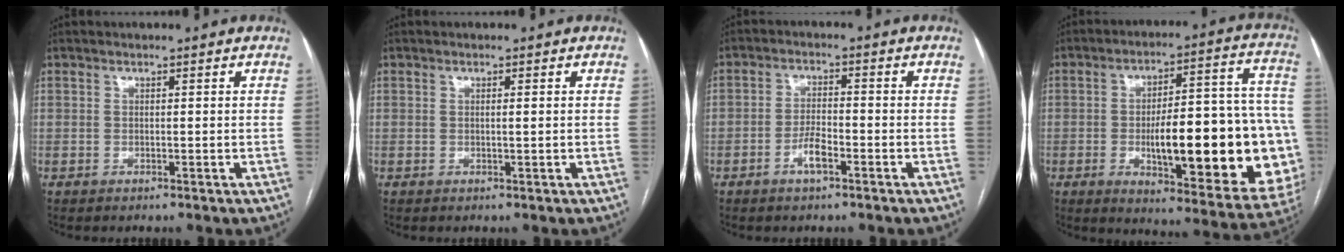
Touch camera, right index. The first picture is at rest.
{"total": 0.5, "force": [0.0, -0.1, 0.5], "torque": [-0.008, 0.001, 0.000]}
{"total": 3.8, "force": [-2.2, 1.1, 3.0], "torque": [-0.057, 0.005, -0.042]}
{"total": 27.2, "force": [-5.1, 6.3, 25.9], "torque": [-0.282, 0.018, -0.055]}